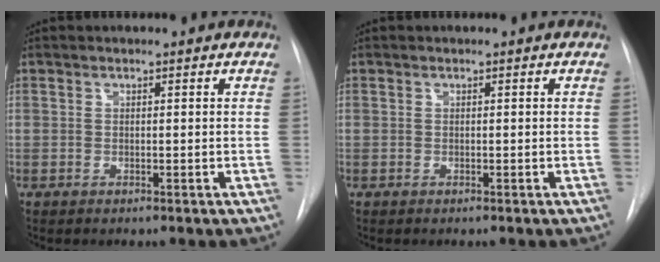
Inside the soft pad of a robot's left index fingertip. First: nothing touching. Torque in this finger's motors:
{"motor_torque": [0.00, 0.00, 0.00, 0.00]}